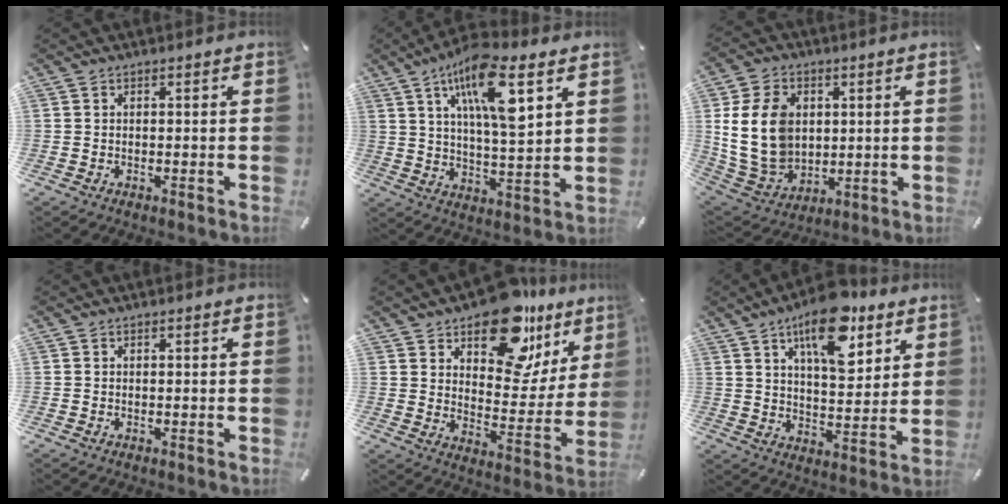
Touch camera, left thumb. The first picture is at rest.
{"total": 15.0, "force": [8.2, 4.4, 11.8], "torque": [-0.212, -0.022, 0.135]}
{"total": 15.7, "force": [3.0, 12.4, 9.1], "torque": [-0.212, -0.008, 0.058]}
{"total": 0.0}
{"total": 19.3, "force": [13.4, 10.4, 9.2], "torque": [-0.130, -0.096, 0.233]}
{"total": 15.8, "force": [9.5, 7.2, 10.3], "torque": [-0.157, -0.041, 0.159]}